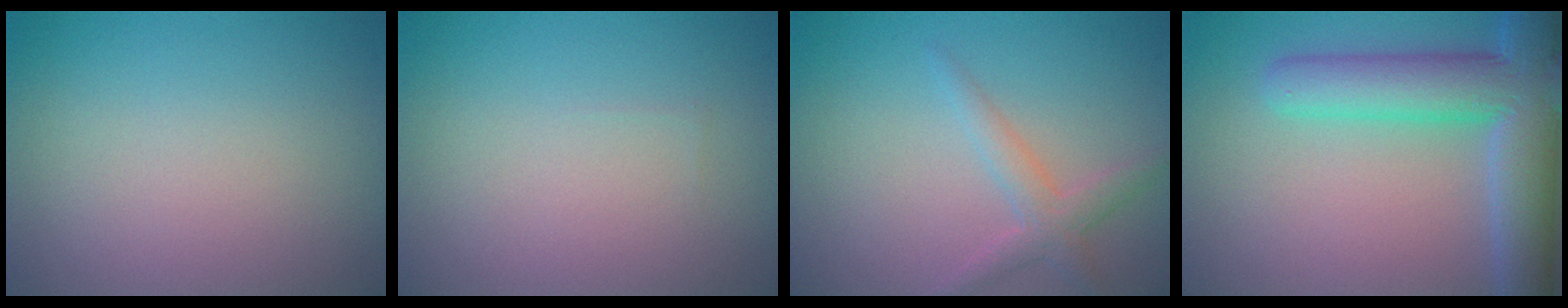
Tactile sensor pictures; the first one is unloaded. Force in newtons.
{"total": 0.0}
{"total": 2.2, "press": 2.2, "slide": 0.1}
{"total": 8.5, "press": 8.5, "slide": 0.7}